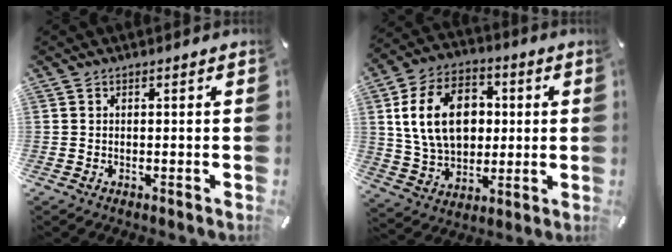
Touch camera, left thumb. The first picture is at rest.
{"total": 16.7, "force": [2.2, 12.5, 10.9], "torque": [-0.215, 0.014, 0.039]}